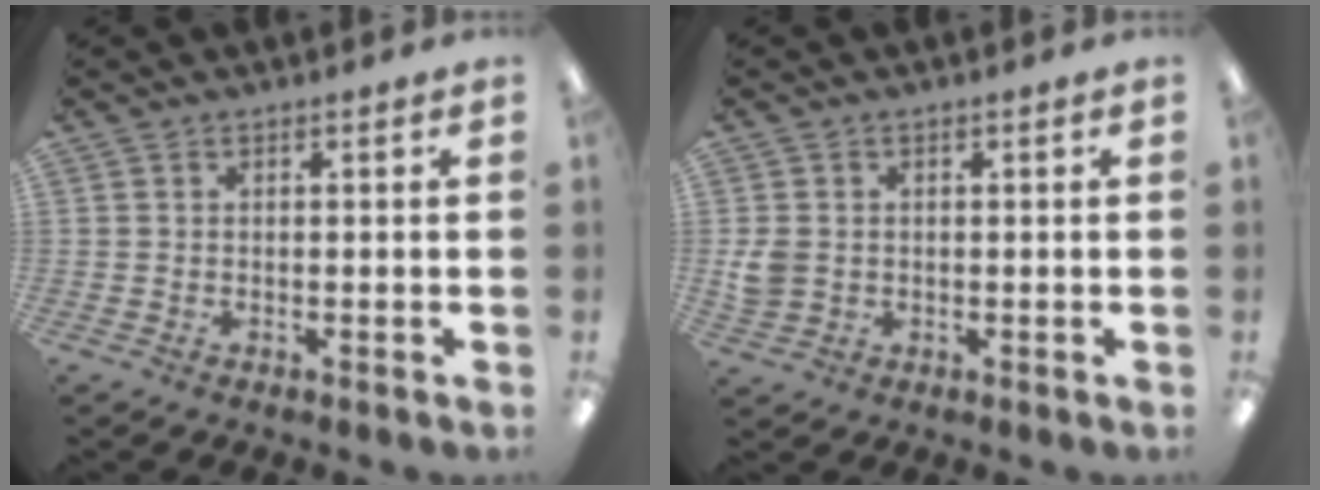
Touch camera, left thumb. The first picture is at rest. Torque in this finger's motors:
{"motor_torque": [-0.08, 0.55, 0.21, -0.33, 0.00]}